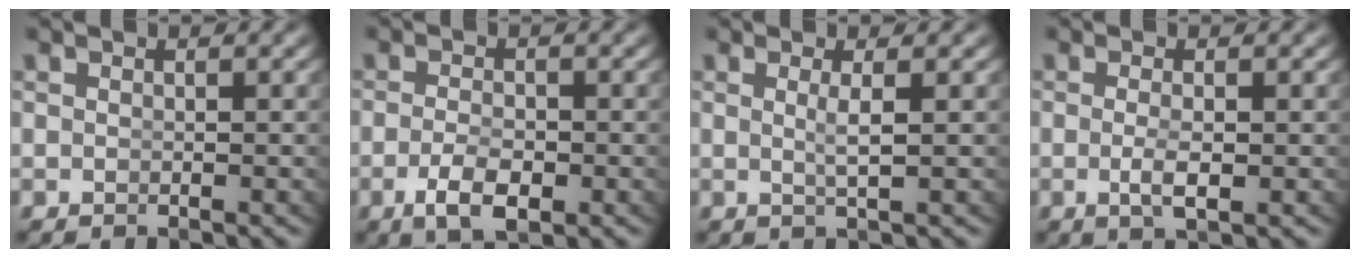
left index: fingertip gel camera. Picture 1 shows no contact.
{"total": 3.6, "force": [-1.8, 1.4, 2.8], "torque": [-0.054, -0.021, -0.021]}
{"total": 1.7, "force": [0.3, -0.9, 1.4], "torque": [-0.028, -0.015, 0.014]}
{"total": 2.0, "force": [-0.7, 0.0, 1.9], "torque": [-0.041, -0.018, -0.002]}